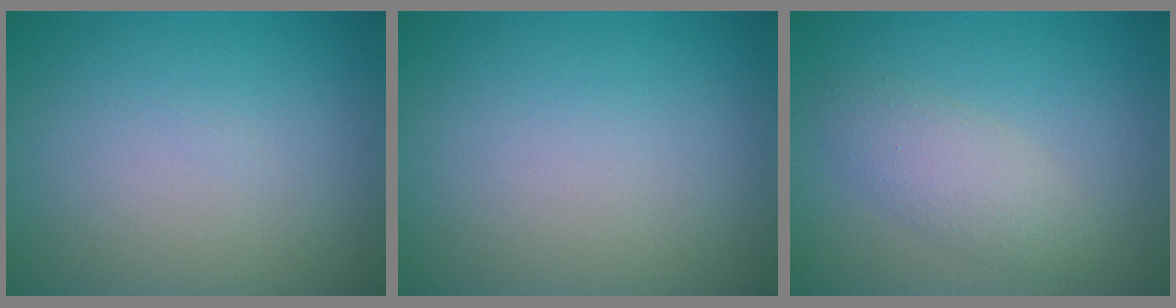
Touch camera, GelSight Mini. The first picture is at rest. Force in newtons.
{"total": 0.0}
{"total": 2.8, "press": 2.8, "slide": 0.1}